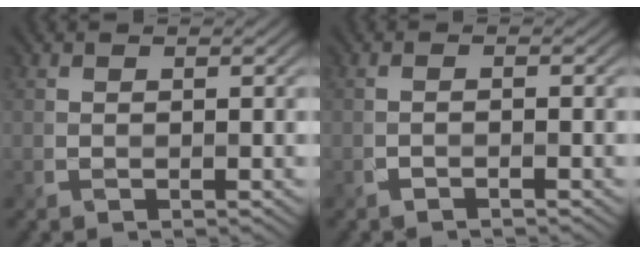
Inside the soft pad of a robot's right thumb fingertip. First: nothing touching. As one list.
[{"total": 1.1, "force": [-0.5, 0.3, 0.9], "torque": [-0.007, 0.005, -0.018]}]